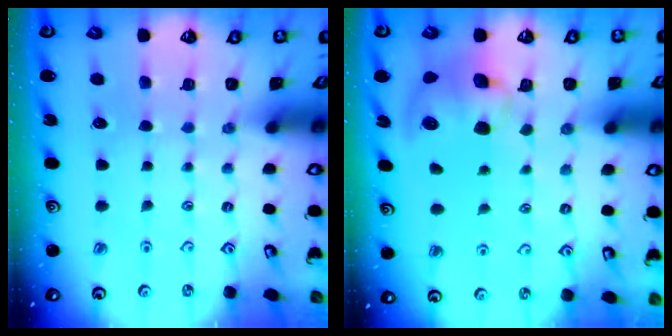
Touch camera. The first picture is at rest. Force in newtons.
{"total": 13.5, "press": 13.4, "slide": 1.7}